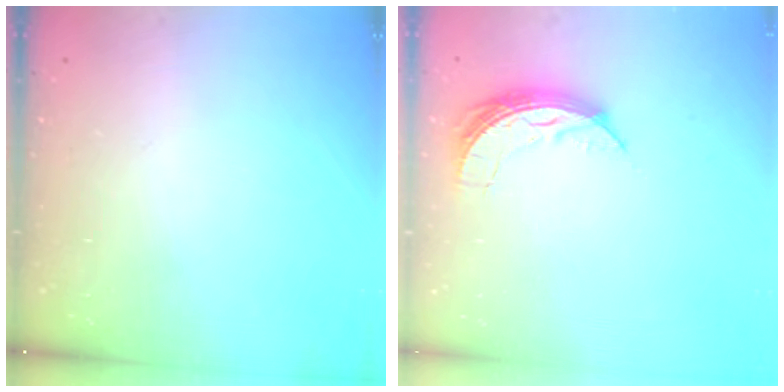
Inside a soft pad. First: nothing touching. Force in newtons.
{"total": 6.8, "press": 6.8, "slide": 0.4}